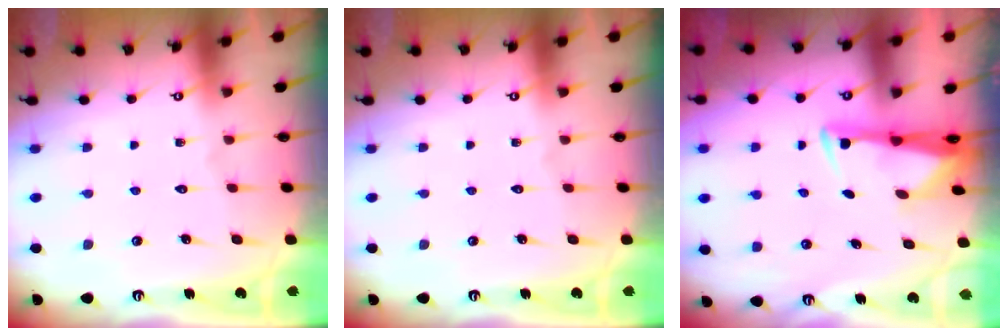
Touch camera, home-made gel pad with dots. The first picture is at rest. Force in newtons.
{"total": 0.0}
{"total": 3.1, "press": 2.9, "slide": 0.9}